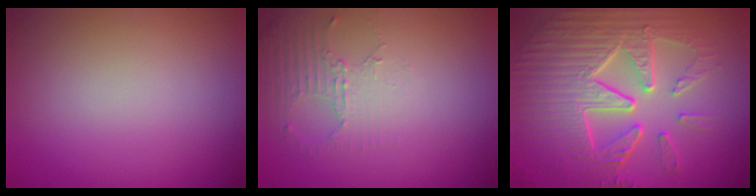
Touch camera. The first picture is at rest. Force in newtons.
{"total": 2.7, "press": 1.9, "slide": 1.9}
{"total": 9.9, "press": 6.7, "slide": 7.3}